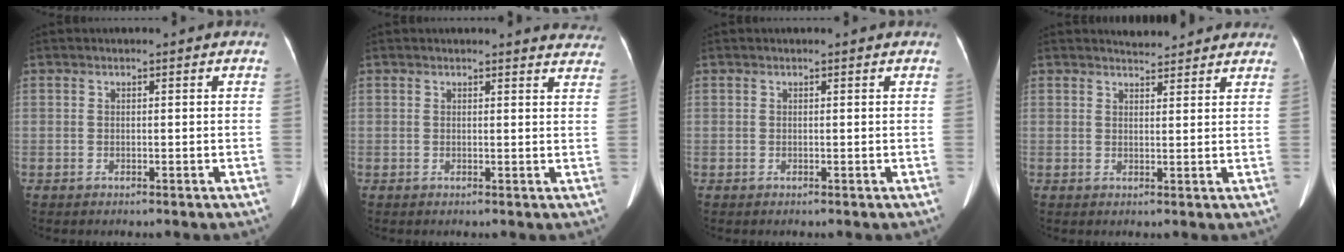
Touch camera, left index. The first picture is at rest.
{"total": 6.5, "force": [6.4, 1.3, 0.6], "torque": [0.018, -0.023, 0.035]}
{"total": 0.5, "force": [0.5, 0.1, 0.1], "torque": [-0.008, 0.003, 0.003]}
{"total": 4.5, "force": [4.3, 1.1, 0.7], "torque": [-0.009, 0.012, 0.047]}